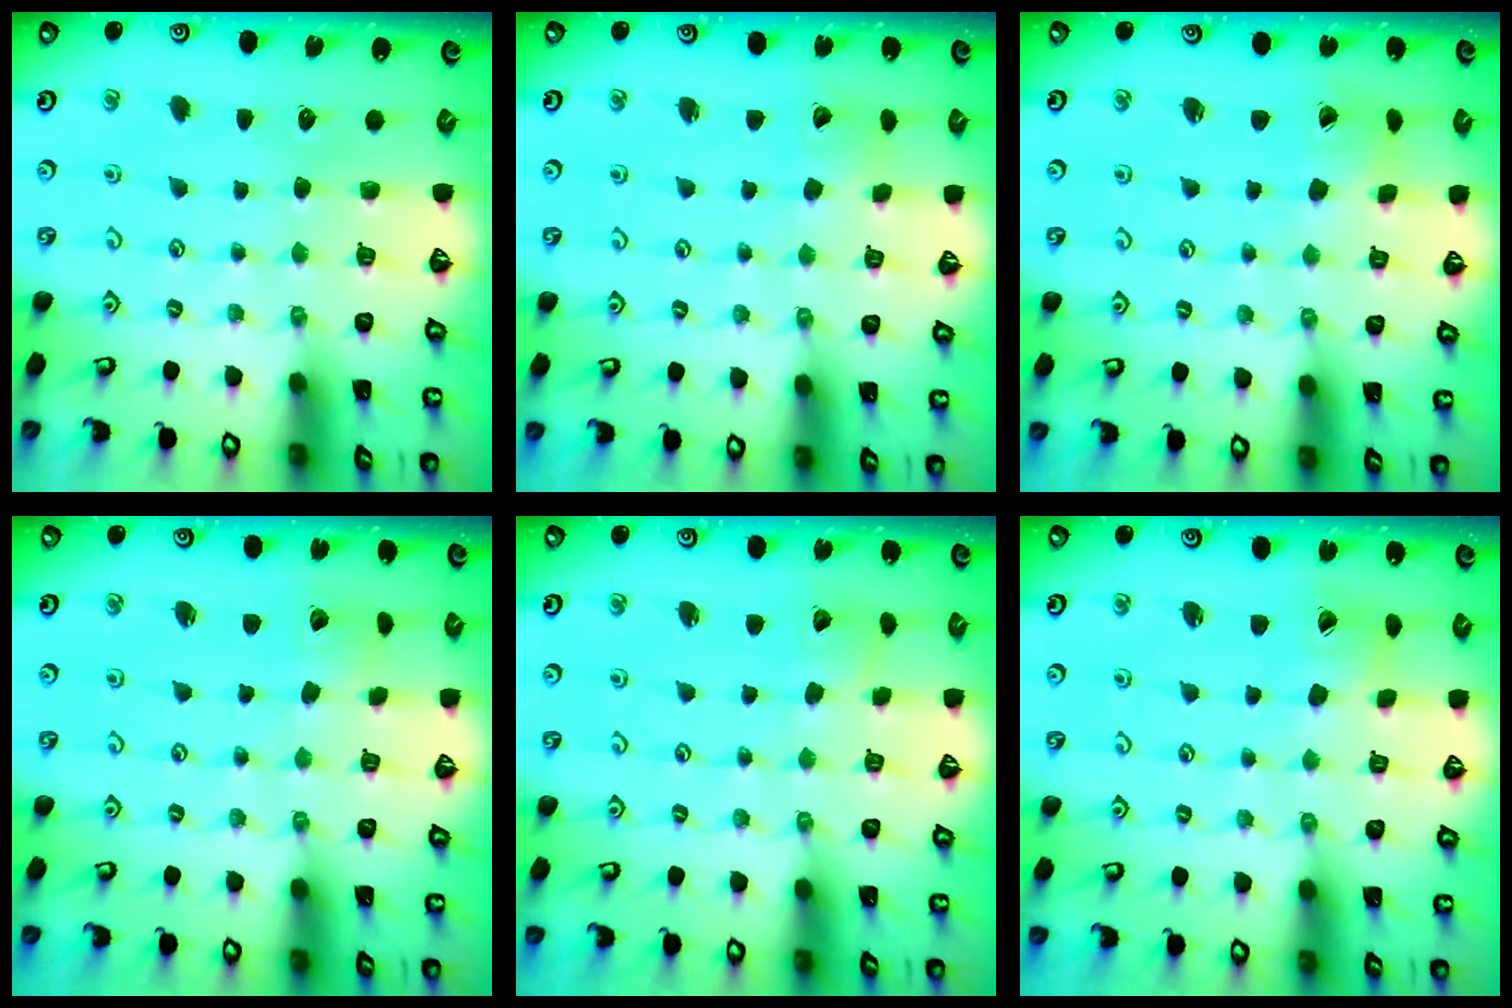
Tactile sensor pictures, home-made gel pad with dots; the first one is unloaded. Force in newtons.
{"total": 2.6, "press": 2.6, "slide": 0.3}
{"total": 1.6, "press": 1.5, "slide": 0.3}
{"total": 2.3, "press": 2.3, "slide": 0.3}
{"total": 2.8, "press": 2.8, "slide": 0.4}
{"total": 6.9, "press": 6.9, "slide": 0.5}